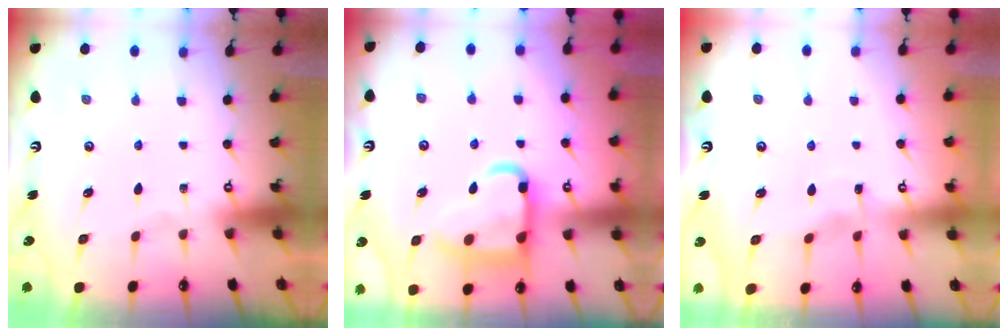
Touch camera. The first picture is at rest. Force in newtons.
{"total": 15.2, "press": 15.1, "slide": 1.6}
{"total": 3.2, "press": 3.2, "slide": 0.4}